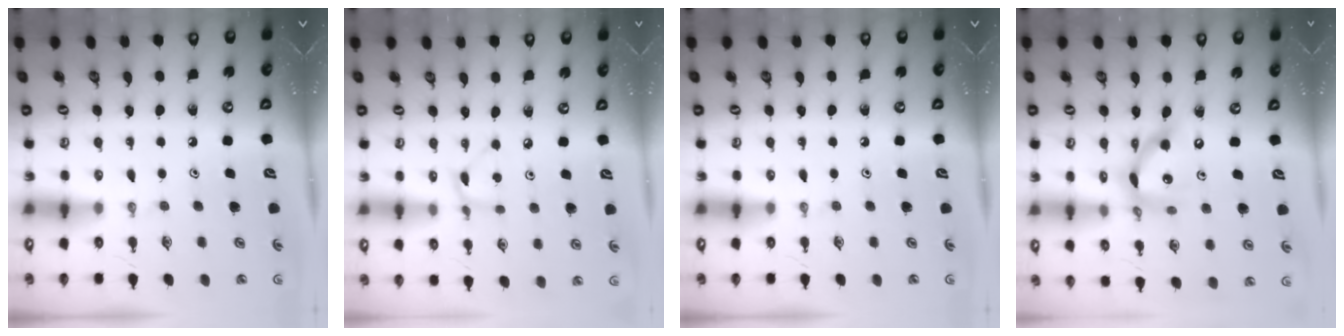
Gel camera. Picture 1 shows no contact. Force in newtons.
{"total": 3.0, "press": 3.0, "slide": 0.1}
{"total": 0.0}
{"total": 12.5, "press": 12.5, "slide": 0.6}